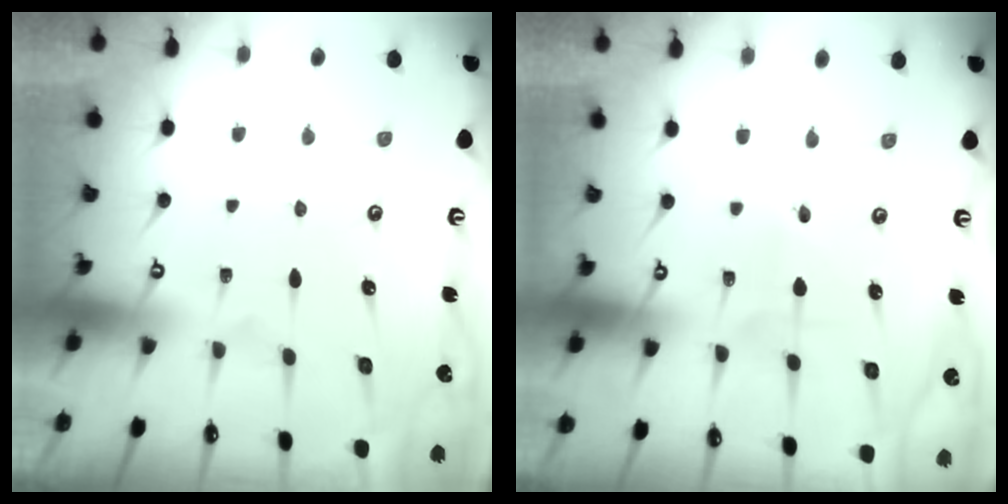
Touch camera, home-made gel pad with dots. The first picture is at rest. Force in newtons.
{"total": 1.6, "press": 1.6, "slide": 0.1}